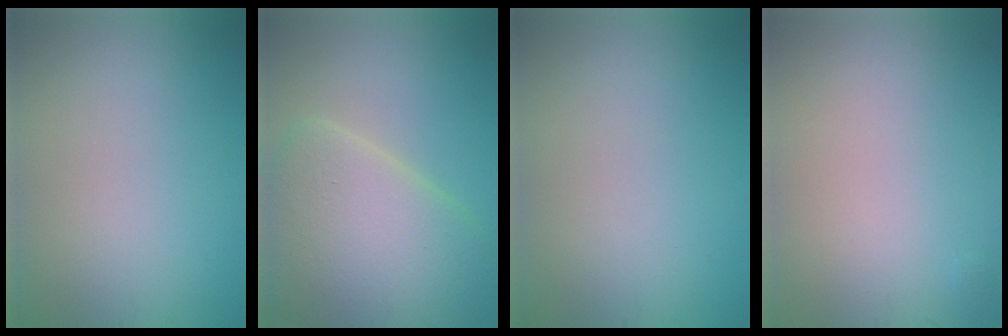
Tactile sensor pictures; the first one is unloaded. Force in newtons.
{"total": 8.7, "press": 8.6, "slide": 0.7}
{"total": 0.0}
{"total": 0.0}